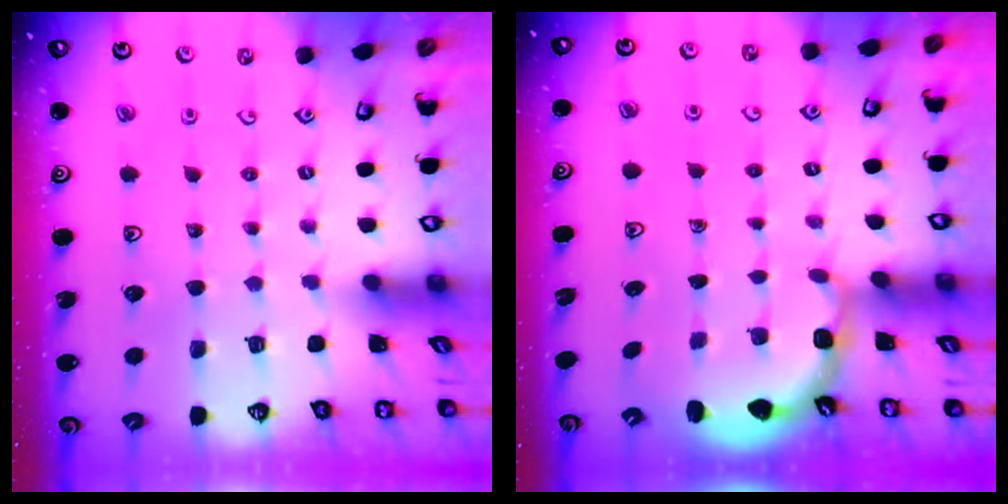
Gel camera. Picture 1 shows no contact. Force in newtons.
{"total": 3.1, "press": 2.5, "slide": 1.9}